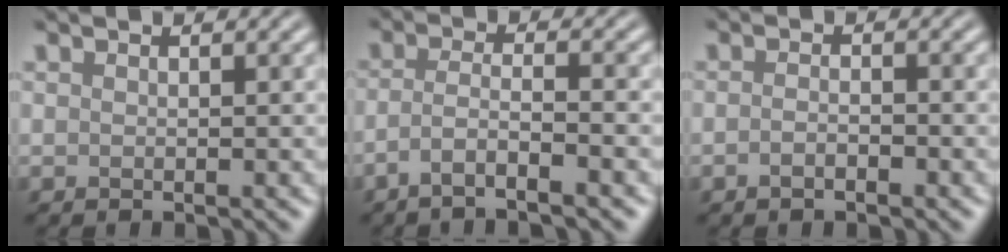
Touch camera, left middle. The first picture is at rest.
{"total": 3.7, "force": [-2.1, 0.6, 2.9], "torque": [-0.052, 0.003, -0.054]}
{"total": 1.3, "force": [-0.7, 0.4, 1.0], "torque": [-0.022, 0.000, -0.016]}